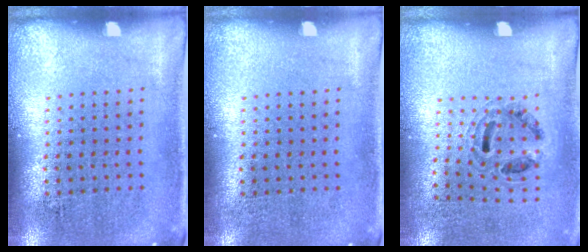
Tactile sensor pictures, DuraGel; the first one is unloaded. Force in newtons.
{"total": 0.0}
{"total": 1.0, "press": 0.8, "slide": 0.5}